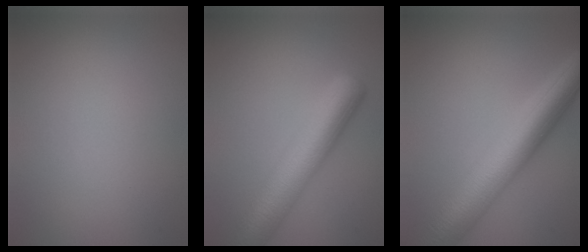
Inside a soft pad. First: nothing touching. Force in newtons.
{"total": 7.8, "press": 7.8, "slide": 0.3}
{"total": 9.3, "press": 9.3, "slide": 0.2}